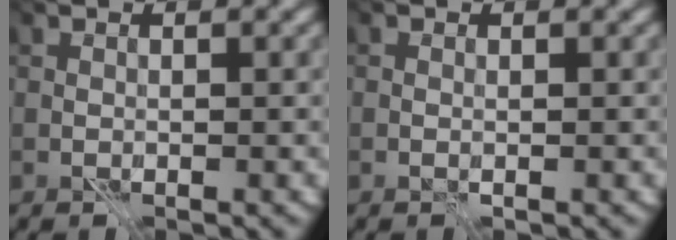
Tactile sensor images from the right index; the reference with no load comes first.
{"total": 0.0}